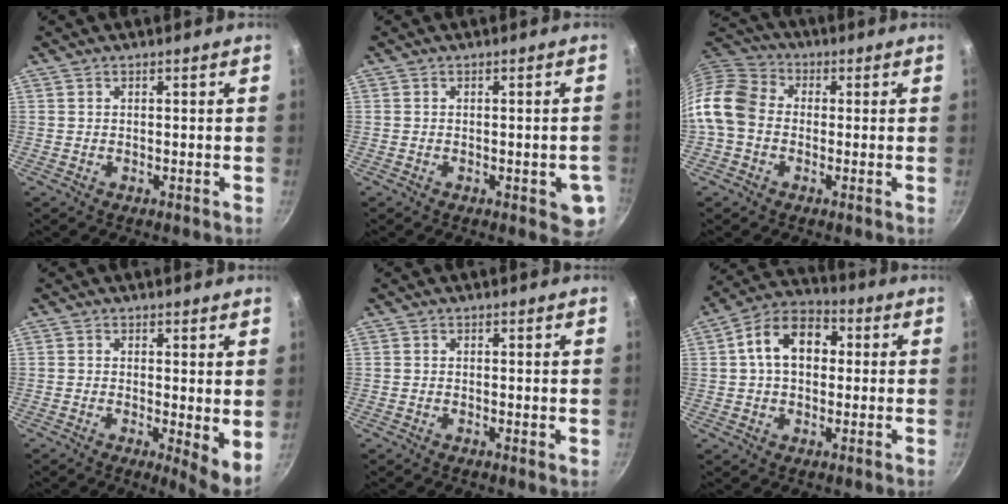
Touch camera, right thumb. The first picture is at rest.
{"total": 5.3, "force": [-1.4, 1.9, 4.7], "torque": [-0.045, -0.005, -0.018]}
{"total": 10.3, "force": [-1.4, 8.1, 6.2], "torque": [-0.100, 0.025, -0.053]}
{"total": 5.4, "force": [0.5, 1.6, 5.2], "torque": [-0.072, -0.021, 0.005]}
{"total": 0.6, "force": [0.2, 0.2, 0.5], "torque": [-0.007, -0.005, 0.000]}
{"total": 12.3, "force": [1.9, 8.6, 8.6], "torque": [-0.109, 0.026, 0.012]}